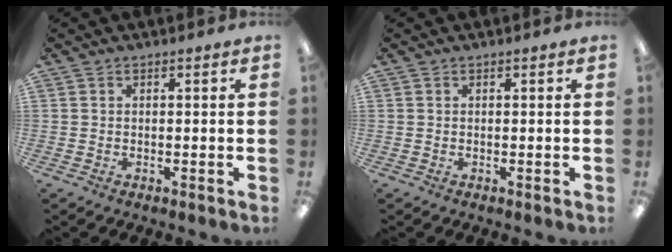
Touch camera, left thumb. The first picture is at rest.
{"total": 0.0}